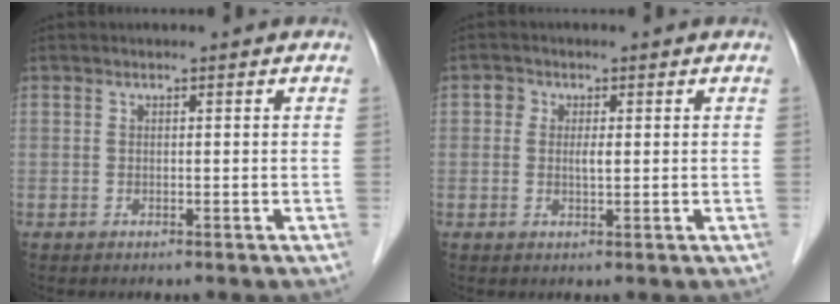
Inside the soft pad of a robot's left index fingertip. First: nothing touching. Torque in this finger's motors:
{"motor_torque": [0.12, 0.07, 0.00, 0.00]}